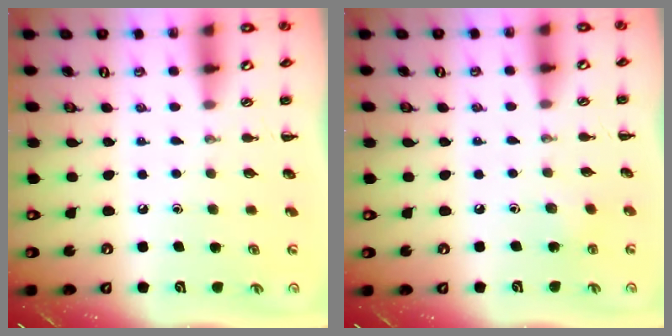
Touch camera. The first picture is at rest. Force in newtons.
{"total": 2.2, "press": 2.0, "slide": 0.8}